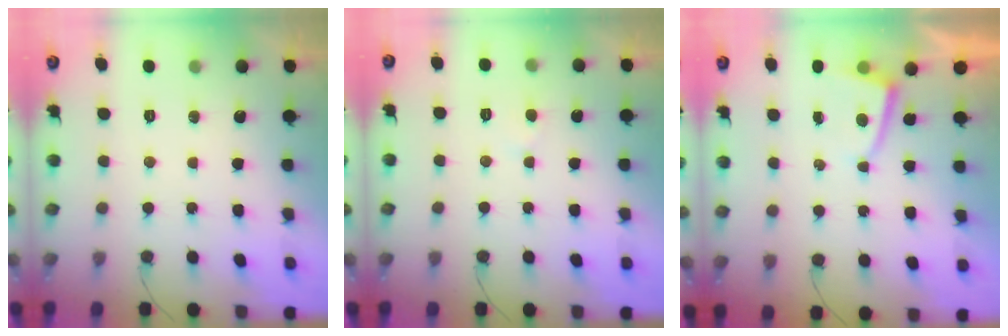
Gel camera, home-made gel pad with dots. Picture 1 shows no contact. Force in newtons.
{"total": 2.5, "press": 2.5, "slide": 0.2}
{"total": 1.2, "press": 1.2, "slide": 0.2}